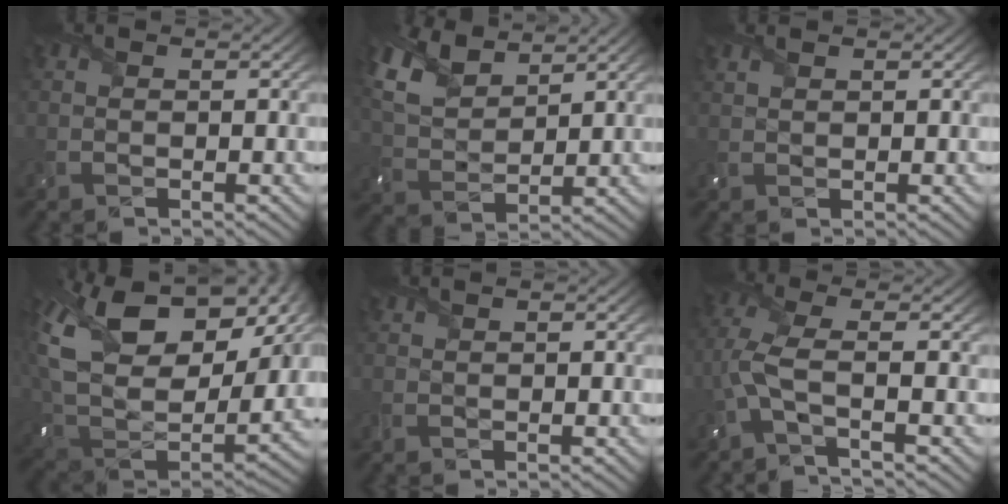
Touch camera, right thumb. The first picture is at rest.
{"total": 8.7, "force": [5.8, 4.1, 5.0], "torque": [-0.145, 0.014, 0.123]}
{"total": 1.0, "force": [0.6, 0.5, 0.6], "torque": [-0.021, 0.003, 0.013]}
{"total": 20.0, "force": [9.7, 11.9, 12.9], "torque": [-0.257, 0.028, 0.180]}
{"total": 0.0}
{"total": 5.1, "force": [-1.5, 1.2, 4.7], "torque": [-0.114, 0.005, -0.049]}